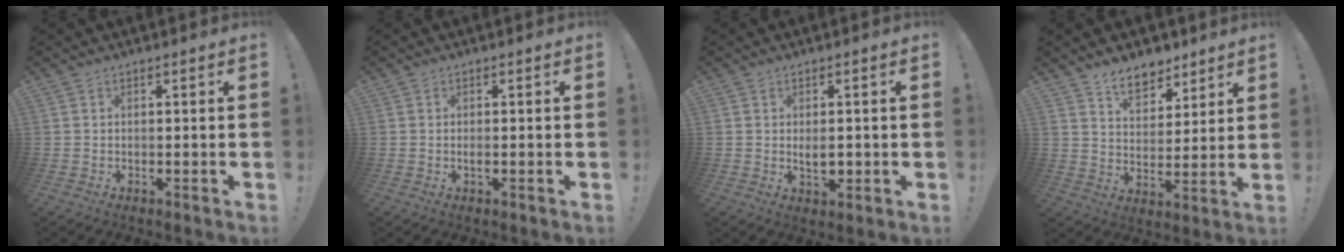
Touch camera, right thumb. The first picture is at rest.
{"total": 0.8, "force": [-0.3, 0.1, 0.8], "torque": [-0.006, -0.004, -0.008]}
{"total": 3.6, "force": [0.2, 2.1, 2.9], "torque": [-0.034, -0.002, 0.001]}
{"total": 9.4, "force": [7.1, 5.3, 3.1], "torque": [-0.044, -0.048, 0.136]}